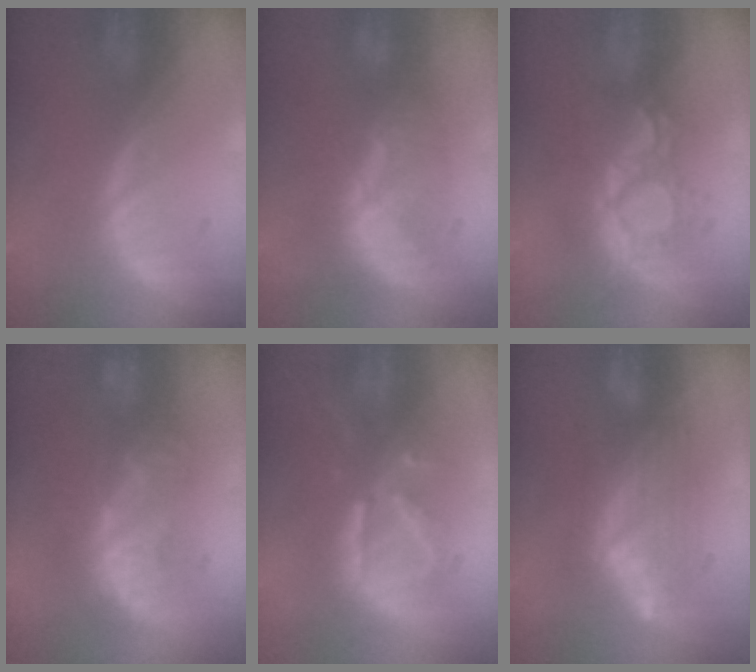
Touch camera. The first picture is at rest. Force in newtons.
{"total": 8.1, "press": 7.4, "slide": 3.4}
{"total": 9.3, "press": 7.9, "slide": 4.9}
{"total": 9.1, "press": 8.7, "slide": 2.9}
{"total": 8.1, "press": 7.5, "slide": 3.0}
{"total": 6.9, "press": 6.6, "slide": 2.2}